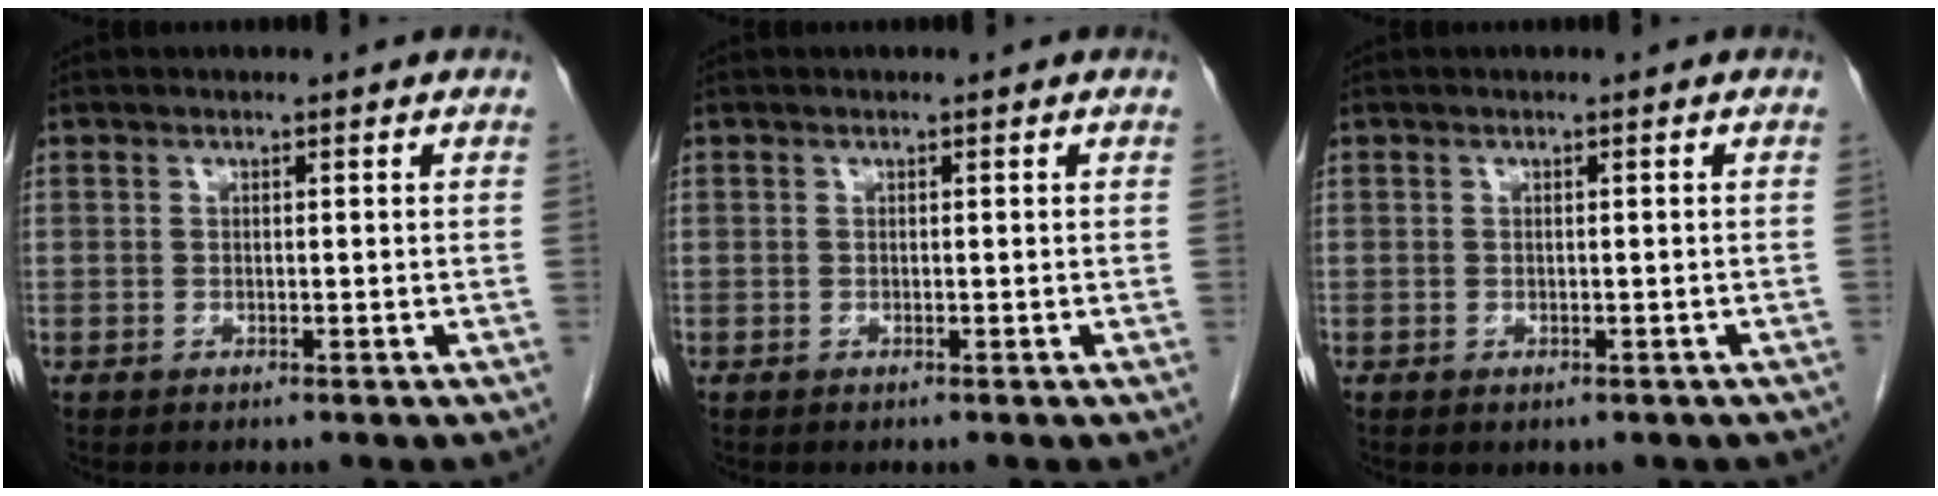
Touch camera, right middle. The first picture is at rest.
{"total": 0.0}
{"total": 1.5, "force": [-1.1, 1.0, 0.6], "torque": [-0.008, -0.001, -0.007]}